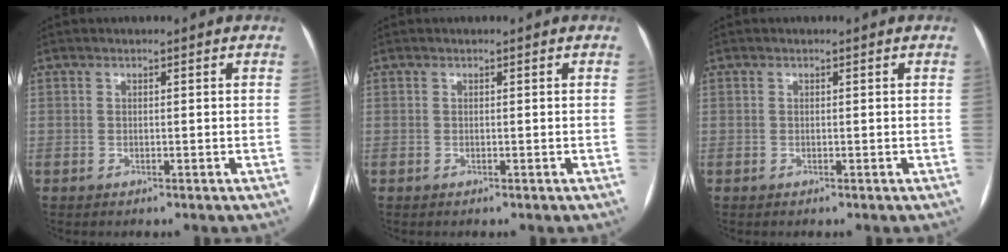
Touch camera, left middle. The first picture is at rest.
{"total": 0.0}
{"total": 0.0}